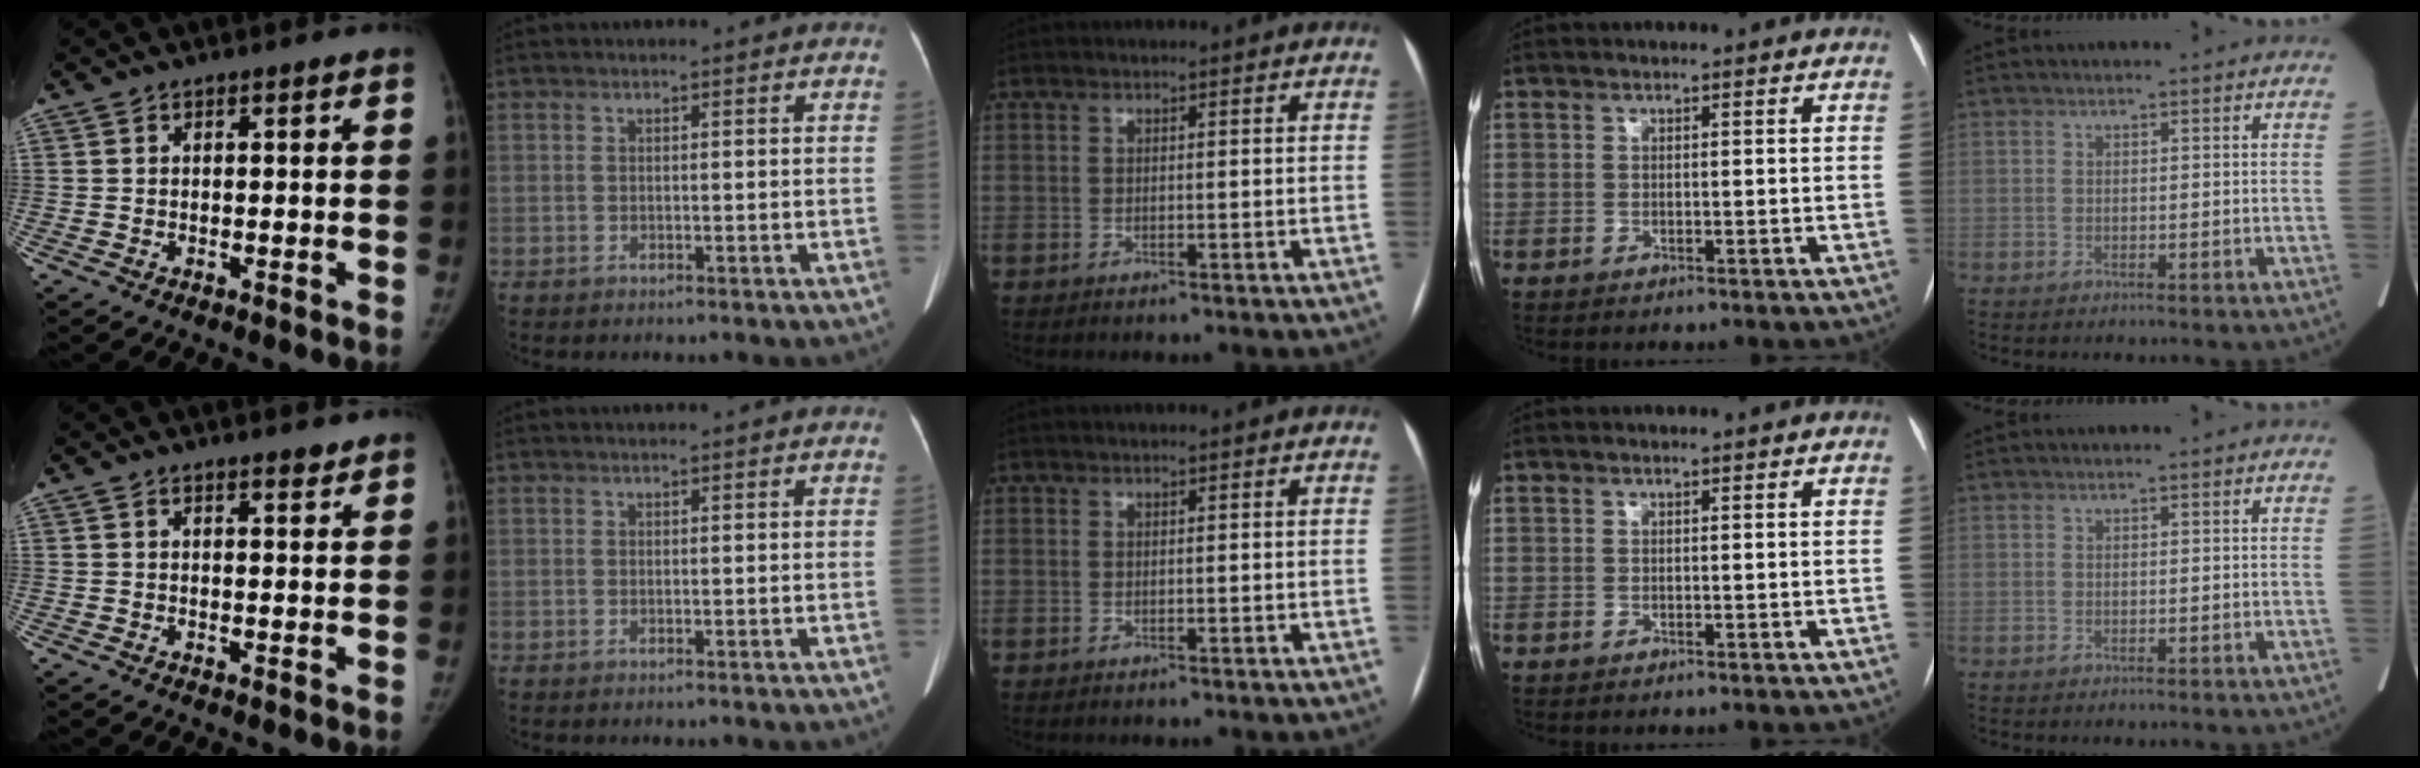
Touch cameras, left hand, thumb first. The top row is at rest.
{"thumb": {"total": 1.9, "force": [1.7, 0.5, 0.8], "torque": [-0.005, -0.013, 0.025]}}